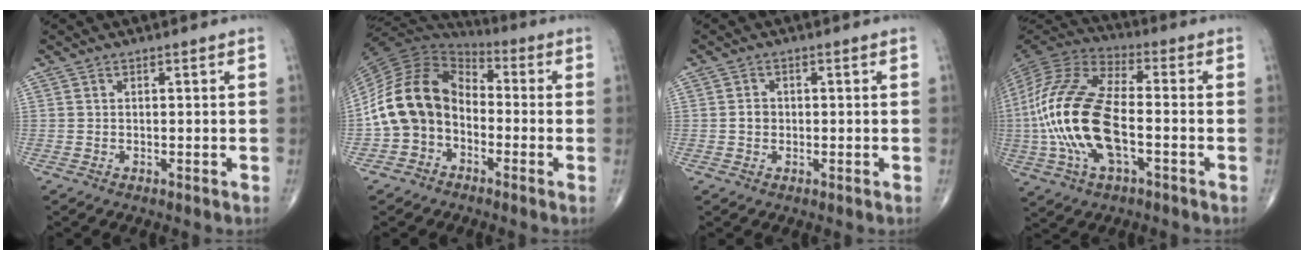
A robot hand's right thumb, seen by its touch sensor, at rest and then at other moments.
{"total": 14.8, "force": [-3.3, 11.2, 9.2], "torque": [-0.162, 0.053, -0.078]}
{"total": 1.8, "force": [-0.2, 1.5, 0.9], "torque": [-0.007, 0.005, -0.004]}
{"total": 21.4, "force": [-3.5, 9.9, 18.7], "torque": [-0.415, 0.019, -0.065]}